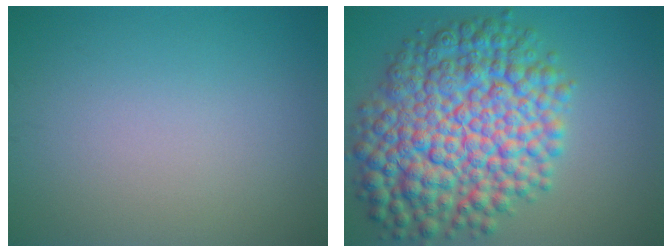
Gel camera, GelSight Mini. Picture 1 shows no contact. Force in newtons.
{"total": 12.6, "press": 12.6, "slide": 0.2}